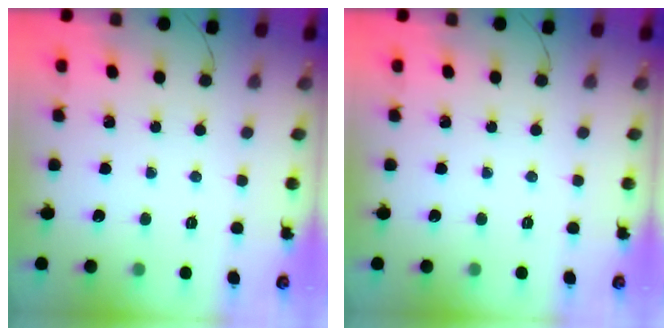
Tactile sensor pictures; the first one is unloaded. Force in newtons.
{"total": 0.0}